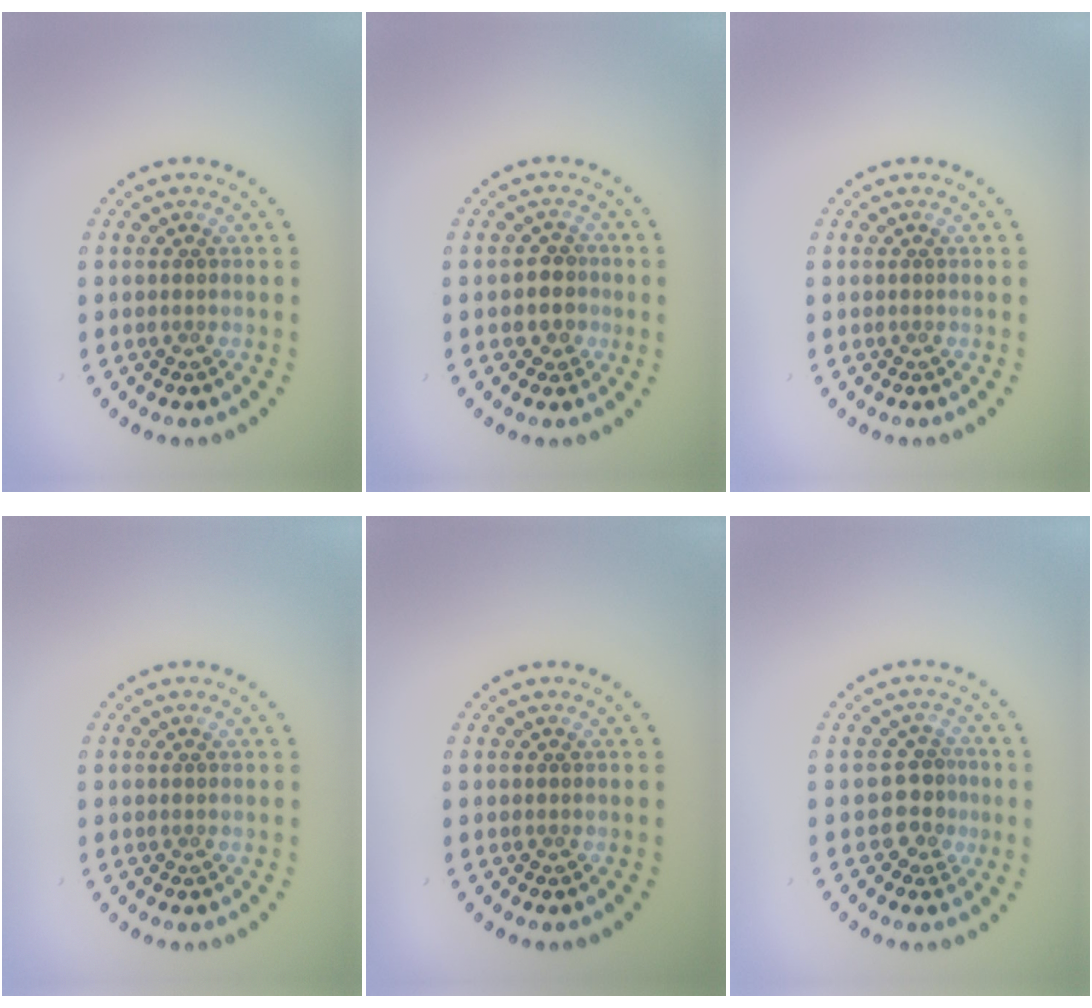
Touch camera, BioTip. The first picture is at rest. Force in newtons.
{"total": 2.5, "press": 2.2, "slide": 1.1}
{"total": 0.0}
{"total": 0.0}
{"total": 0.0}
{"total": 2.6, "press": 2.3, "slide": 1.2}